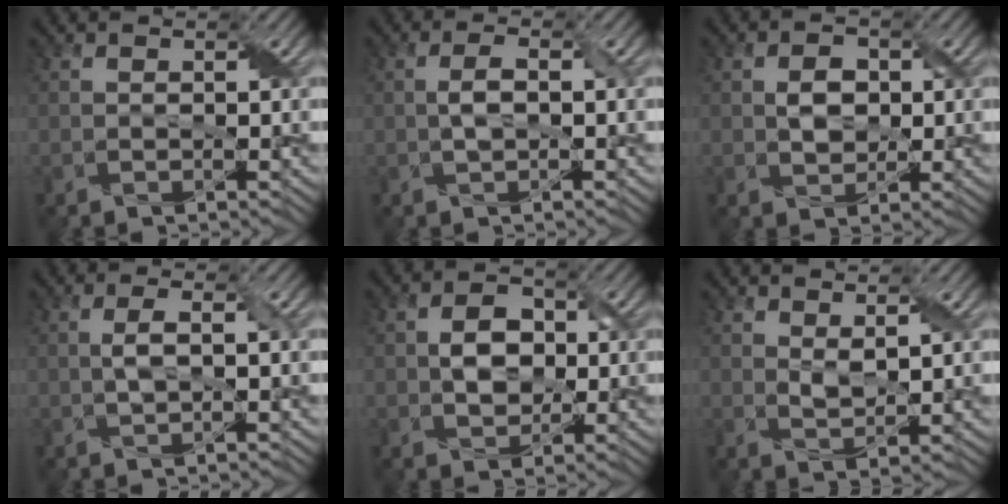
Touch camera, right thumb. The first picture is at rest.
{"total": 2.4, "force": [-0.1, 1.0, 2.1], "torque": [-0.048, 0.004, -0.001]}
{"total": 3.2, "force": [0.3, 2.4, 2.2], "torque": [-0.048, 0.001, 0.003]}
{"total": 2.1, "force": [0.1, 0.5, 2.0], "torque": [-0.046, 0.006, 0.003]}
{"total": 4.3, "force": [0.0, 3.2, 2.9], "torque": [-0.056, 0.002, -0.004]}
{"total": 2.0, "force": [1.3, 0.7, 1.3], "torque": [-0.033, -0.004, 0.029]}